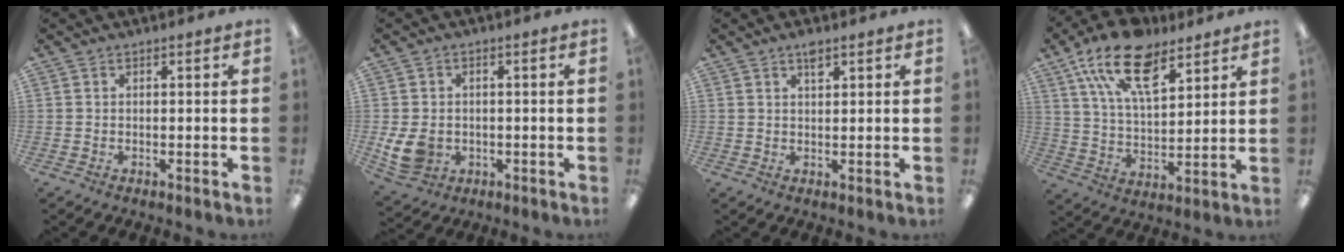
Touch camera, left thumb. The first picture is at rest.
{"total": 7.0, "force": [-1.2, 5.9, 3.6], "torque": [-0.080, 0.007, -0.018]}
{"total": 2.3, "force": [1.7, 0.9, 1.3], "torque": [-0.023, -0.002, 0.029]}
{"total": 17.2, "force": [10.6, 8.4, 10.7], "torque": [-0.193, -0.042, 0.191]}